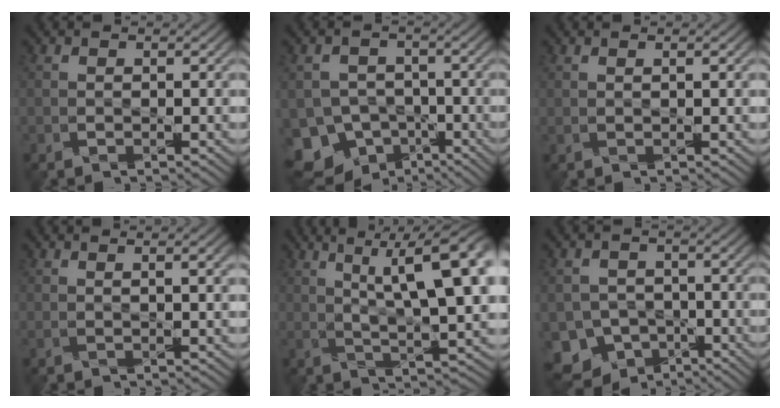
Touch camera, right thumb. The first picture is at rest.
{"total": 9.6, "force": [-6.0, 7.3, 1.4], "torque": [-0.044, -0.018, -0.105]}
{"total": 0.9, "force": [0.6, 0.1, 0.7], "torque": [-0.006, 0.010, 0.009]}
{"total": 2.8, "force": [1.2, 0.6, 2.4], "torque": [-0.028, 0.013, 0.019]}
{"total": 14.0, "force": [4.8, 4.2, 12.5], "torque": [-0.166, 0.020, 0.083]}
{"total": 7.5, "force": [-4.5, 5.9, 1.0], "torque": [-0.026, -0.019, -0.080]}